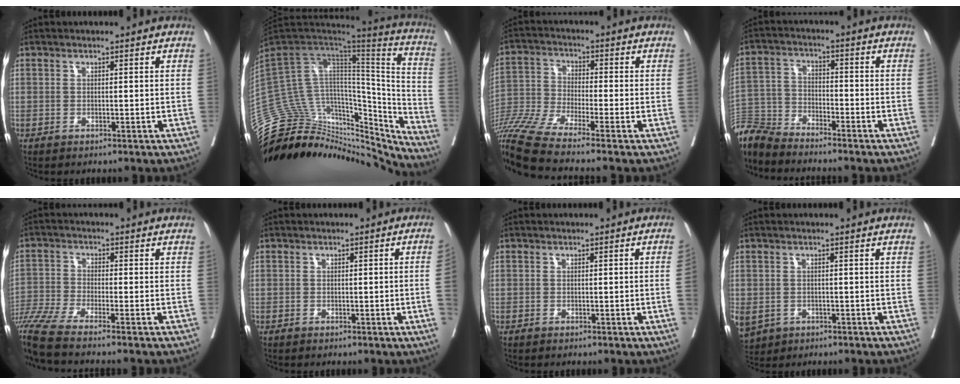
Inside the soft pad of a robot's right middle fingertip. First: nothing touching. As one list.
[{"total": 35.7, "force": [-33.0, 8.5, 10.7], "torque": [-0.159, 0.014, -0.480]}, {"total": 11.7, "force": [-9.2, -1.2, 7.1], "torque": [-0.154, -0.028, -0.177]}, {"total": 7.7, "force": [-7.6, 1.0, 0.8], "torque": [-0.024, -0.004, -0.156]}, {"total": 10.5, "force": [-8.8, -1.3, 5.5], "torque": [-0.112, -0.024, -0.157]}, {"total": 2.9, "force": [-0.5, 0.0, 2.9], "torque": [-0.044, 0.006, -0.002]}, {"total": 1.9, "force": [-0.3, 0.0, 1.8], "torque": [-0.033, 0.005, -0.001]}, {"total": 9.6, "force": [-3.7, 8.0, 3.9], "torque": [-0.121, -0.006, -0.046]}]